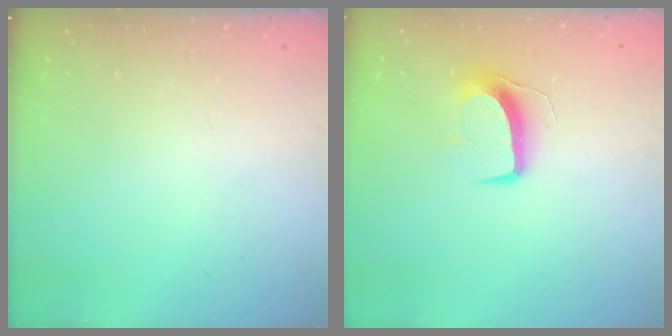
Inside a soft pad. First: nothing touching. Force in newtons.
{"total": 10.4, "press": 10.4, "slide": 0.4}